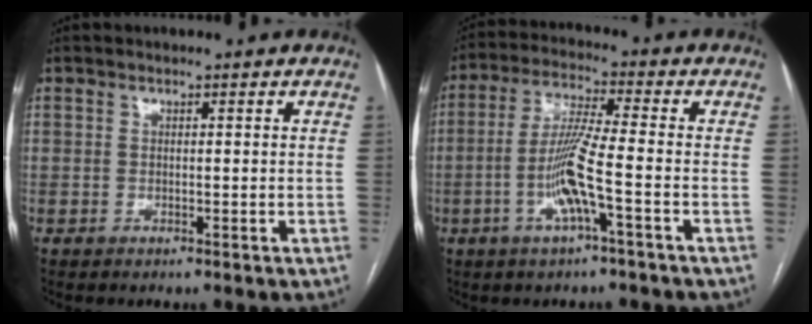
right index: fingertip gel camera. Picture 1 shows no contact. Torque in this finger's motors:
{"motor_torque": [0.25, 0.04, 0.18, 0.15]}